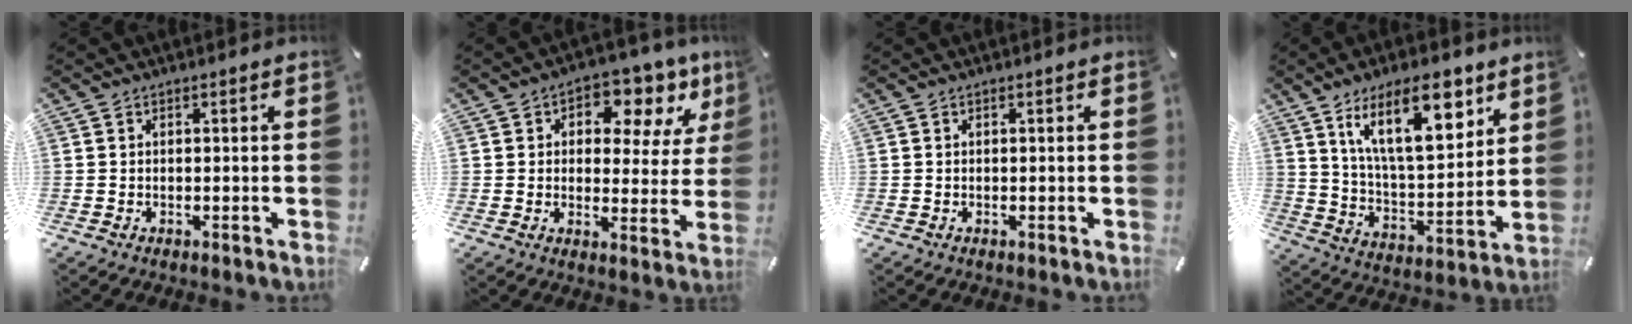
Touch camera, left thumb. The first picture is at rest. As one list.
[{"total": 9.5, "force": [4.9, 6.2, 5.2], "torque": [-0.064, -0.032, 0.080]}, {"total": 0.0}, {"total": 19.1, "force": [10.7, 8.0, 13.7], "torque": [-0.235, -0.036, 0.177]}]